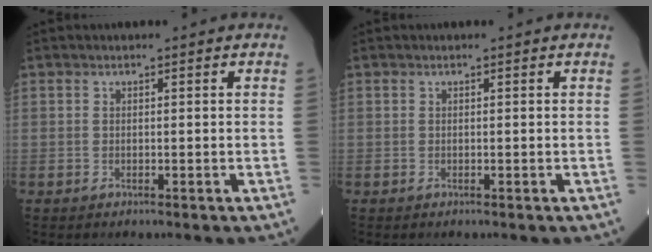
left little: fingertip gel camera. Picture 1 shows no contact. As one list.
[{"total": 0.0}]